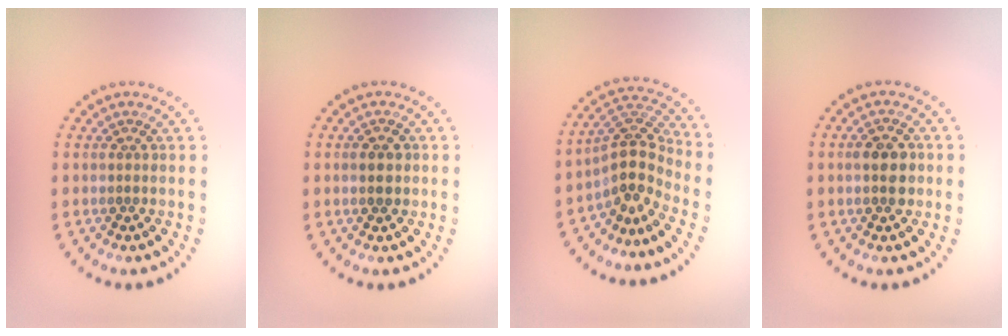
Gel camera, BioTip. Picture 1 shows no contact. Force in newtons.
{"total": 1.6, "press": 1.6, "slide": 0.1}
{"total": 4.0, "press": 2.9, "slide": 2.8}
{"total": 2.6, "press": 2.6, "slide": 0.2}